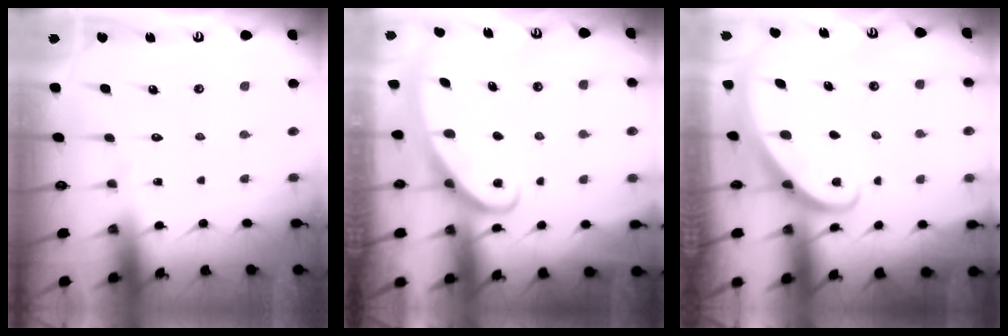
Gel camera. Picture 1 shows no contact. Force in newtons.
{"total": 2.8, "press": 2.8, "slide": 0.4}
{"total": 2.7, "press": 2.7, "slide": 0.2}